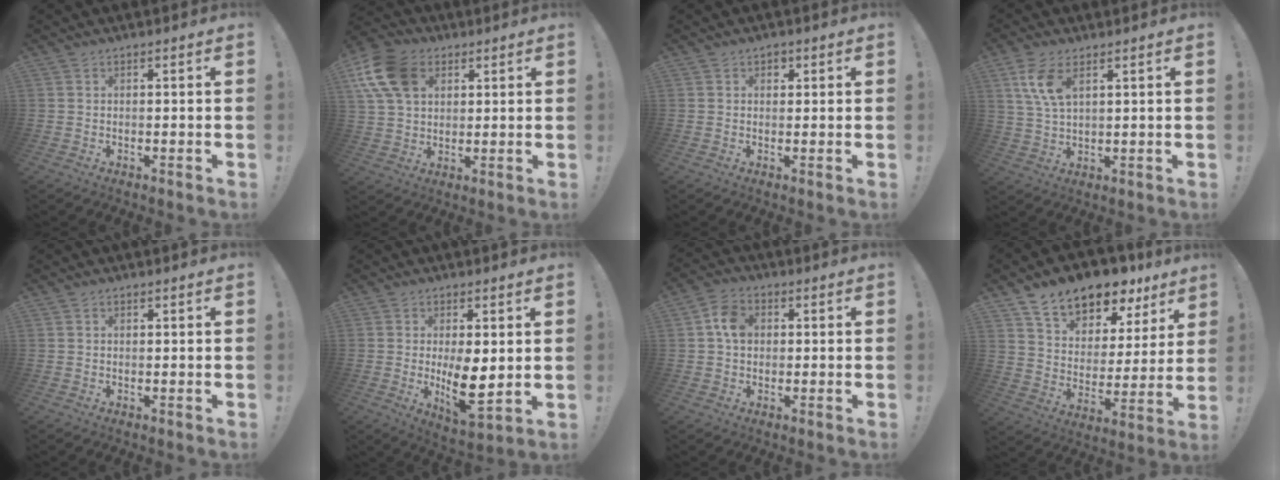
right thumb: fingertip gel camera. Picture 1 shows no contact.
{"total": 15.2, "force": [5.7, 10.8, 9.0], "torque": [-0.168, -0.015, 0.112]}
{"total": 2.0, "force": [0.9, 1.7, 0.8], "torque": [-0.006, -0.003, 0.013]}
{"total": 8.1, "force": [3.9, 3.6, 6.1], "torque": [-0.120, -0.017, 0.067]}
{"total": 0.6, "force": [0.4, 0.3, 0.2], "torque": [0.001, 0.000, 0.007]}
{"total": 10.4, "force": [0.0, 4.5, 9.4], "torque": [-0.152, -0.021, 0.002]}
{"total": 7.5, "force": [1.1, 5.7, 4.8], "torque": [-0.069, 0.012, 0.021]}
{"total": 14.0, "force": [11.2, 6.6, 5.2], "torque": [-0.084, -0.089, 0.198]}